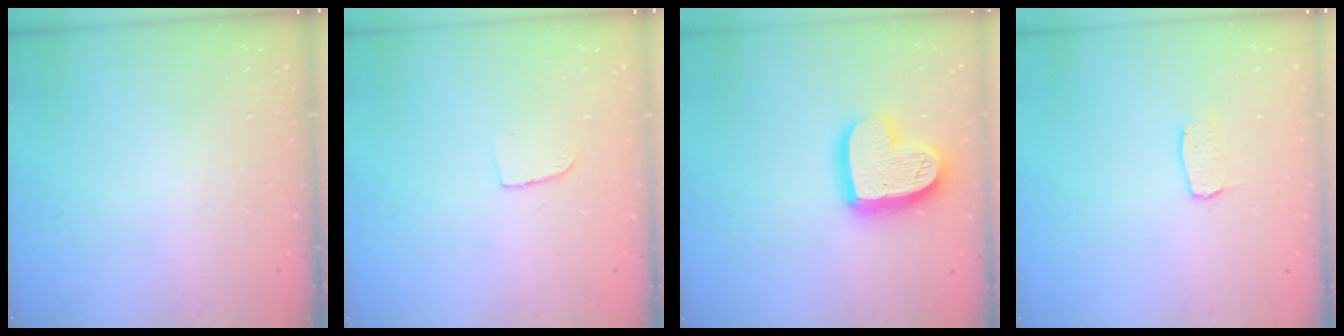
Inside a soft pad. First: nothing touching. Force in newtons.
{"total": 3.8, "press": 3.8, "slide": 0.4}
{"total": 17.8, "press": 17.8, "slide": 1.4}
{"total": 3.6, "press": 3.6, "slide": 0.3}